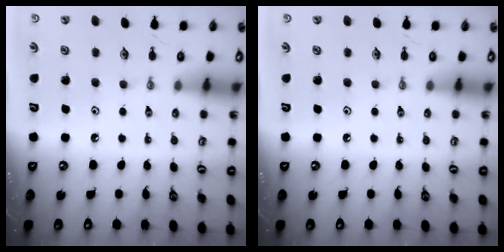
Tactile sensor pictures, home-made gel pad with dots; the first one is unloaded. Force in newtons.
{"total": 0.0}